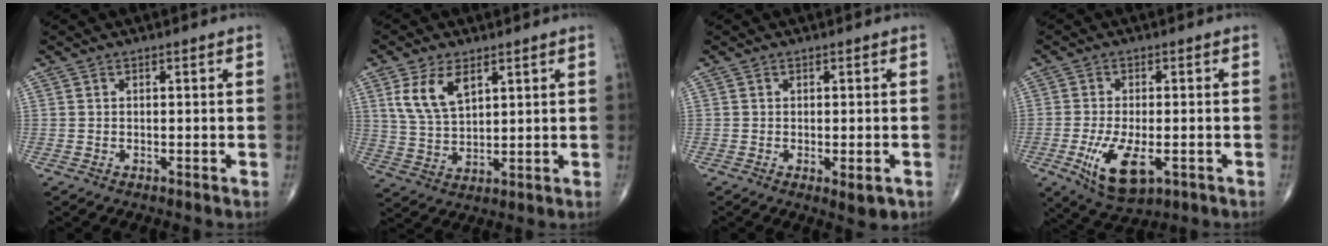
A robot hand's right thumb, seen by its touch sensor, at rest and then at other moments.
{"total": 8.5, "force": [3.9, 4.5, 6.0], "torque": [-0.108, -0.013, 0.084]}
{"total": 3.4, "force": [-1.2, 1.2, 3.0], "torque": [-0.034, -0.006, -0.009]}
{"total": 9.9, "force": [-3.2, 4.4, 8.2], "torque": [-0.152, -0.010, -0.046]}